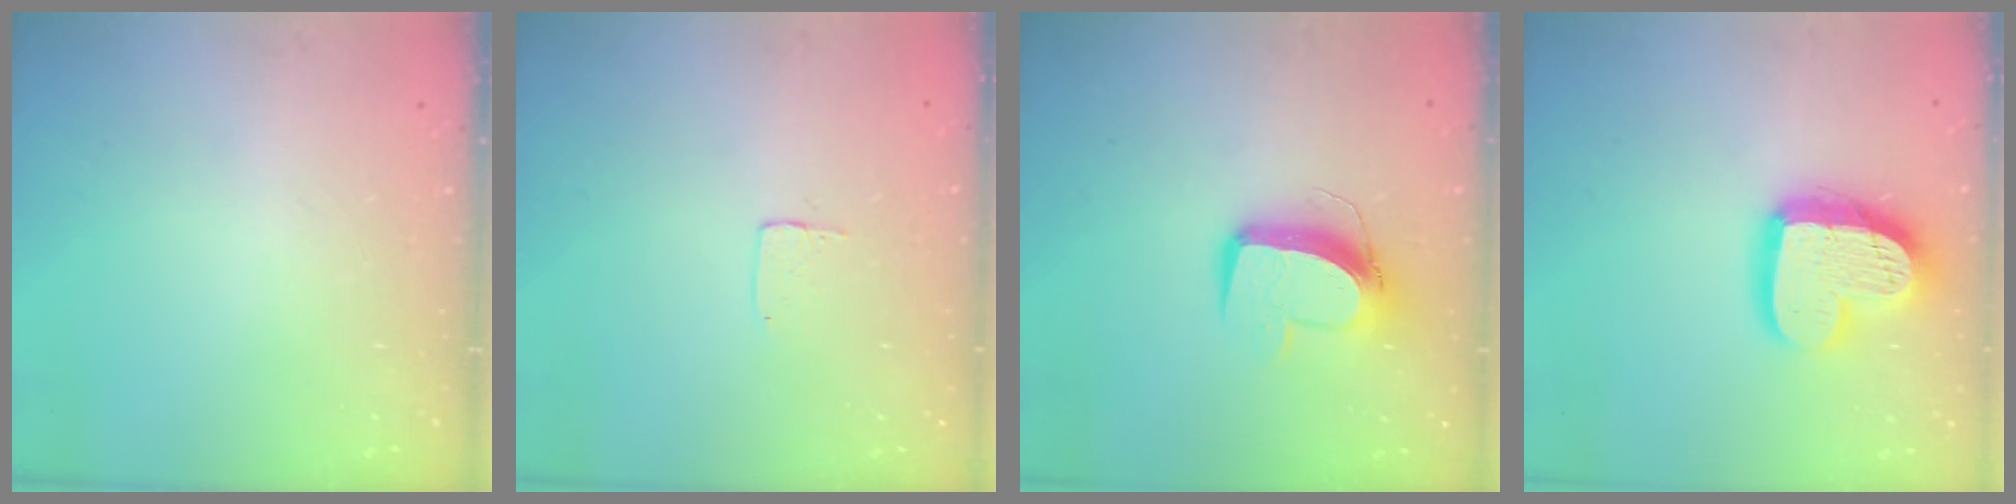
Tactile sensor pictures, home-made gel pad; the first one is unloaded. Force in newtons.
{"total": 3.5, "press": 3.5, "slide": 0.2}
{"total": 10.6, "press": 10.5, "slide": 1.1}
{"total": 16.5, "press": 16.4, "slide": 1.3}